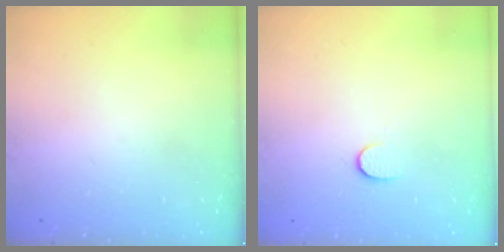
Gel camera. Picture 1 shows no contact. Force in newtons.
{"total": 6.3, "press": 6.3, "slide": 0.5}